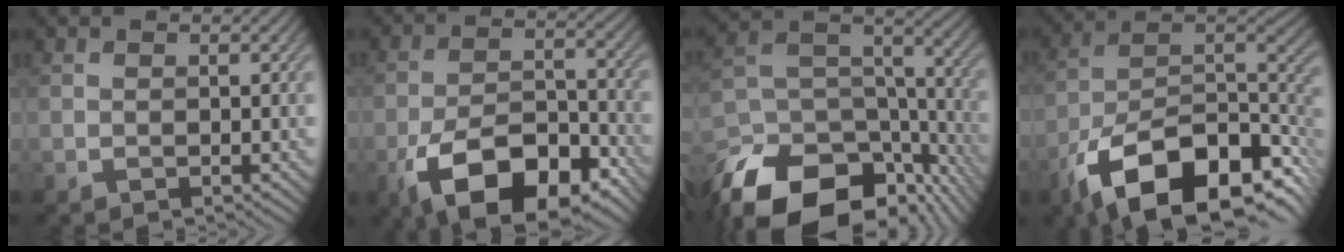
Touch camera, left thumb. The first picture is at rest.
{"total": 14.3, "force": [-8.3, 7.0, 9.3], "torque": [-0.175, -0.019, -0.145]}
{"total": 18.9, "force": [-12.6, 10.2, 9.9], "torque": [-0.215, -0.044, -0.179]}
{"total": 17.2, "force": [-9.1, 8.7, 11.8], "torque": [-0.214, -0.037, -0.146]}